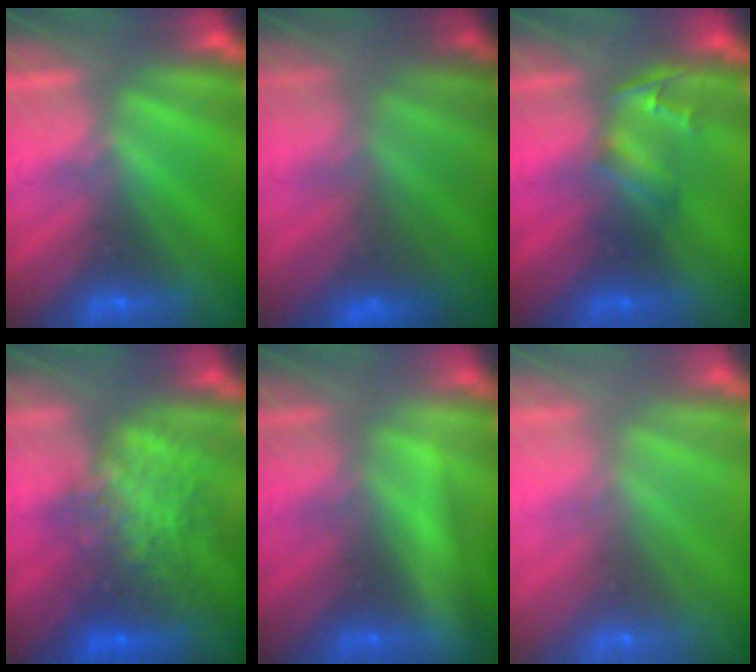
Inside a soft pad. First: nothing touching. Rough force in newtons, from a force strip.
{"total": 3.6}
{"total": 2.4}
{"total": 7.3}
{"total": 2.3}
{"total": 8.0}